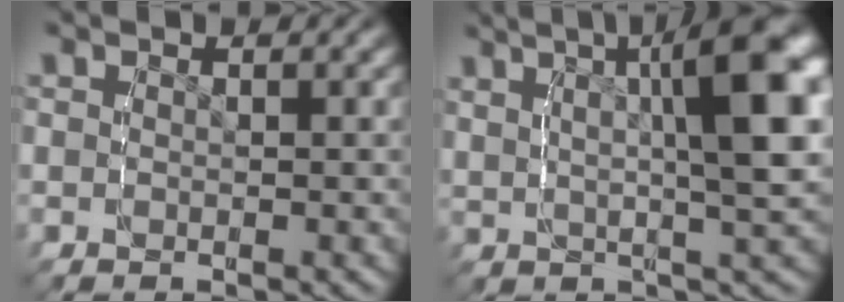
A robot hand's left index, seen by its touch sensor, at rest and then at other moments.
{"total": 12.6, "force": [4.6, 5.1, 10.5], "torque": [-0.131, 0.025, 0.066]}